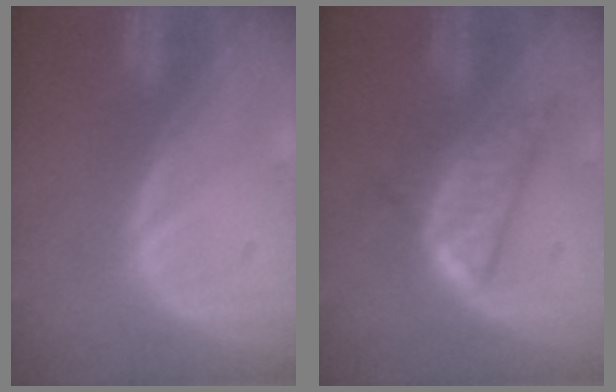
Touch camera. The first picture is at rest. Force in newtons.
{"total": 6.1, "press": 5.7, "slide": 2.1}